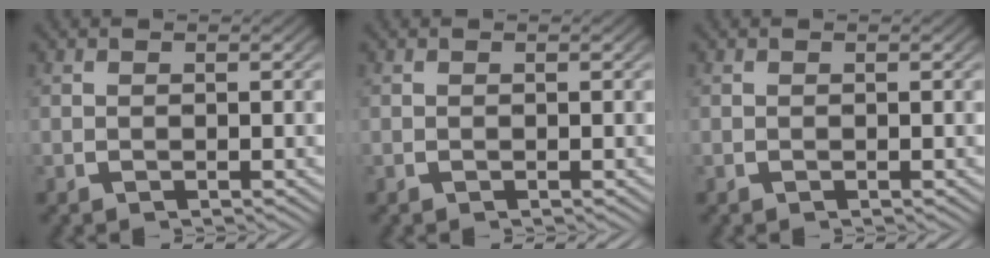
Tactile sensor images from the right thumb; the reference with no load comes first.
{"total": 0.0}
{"total": 0.0}